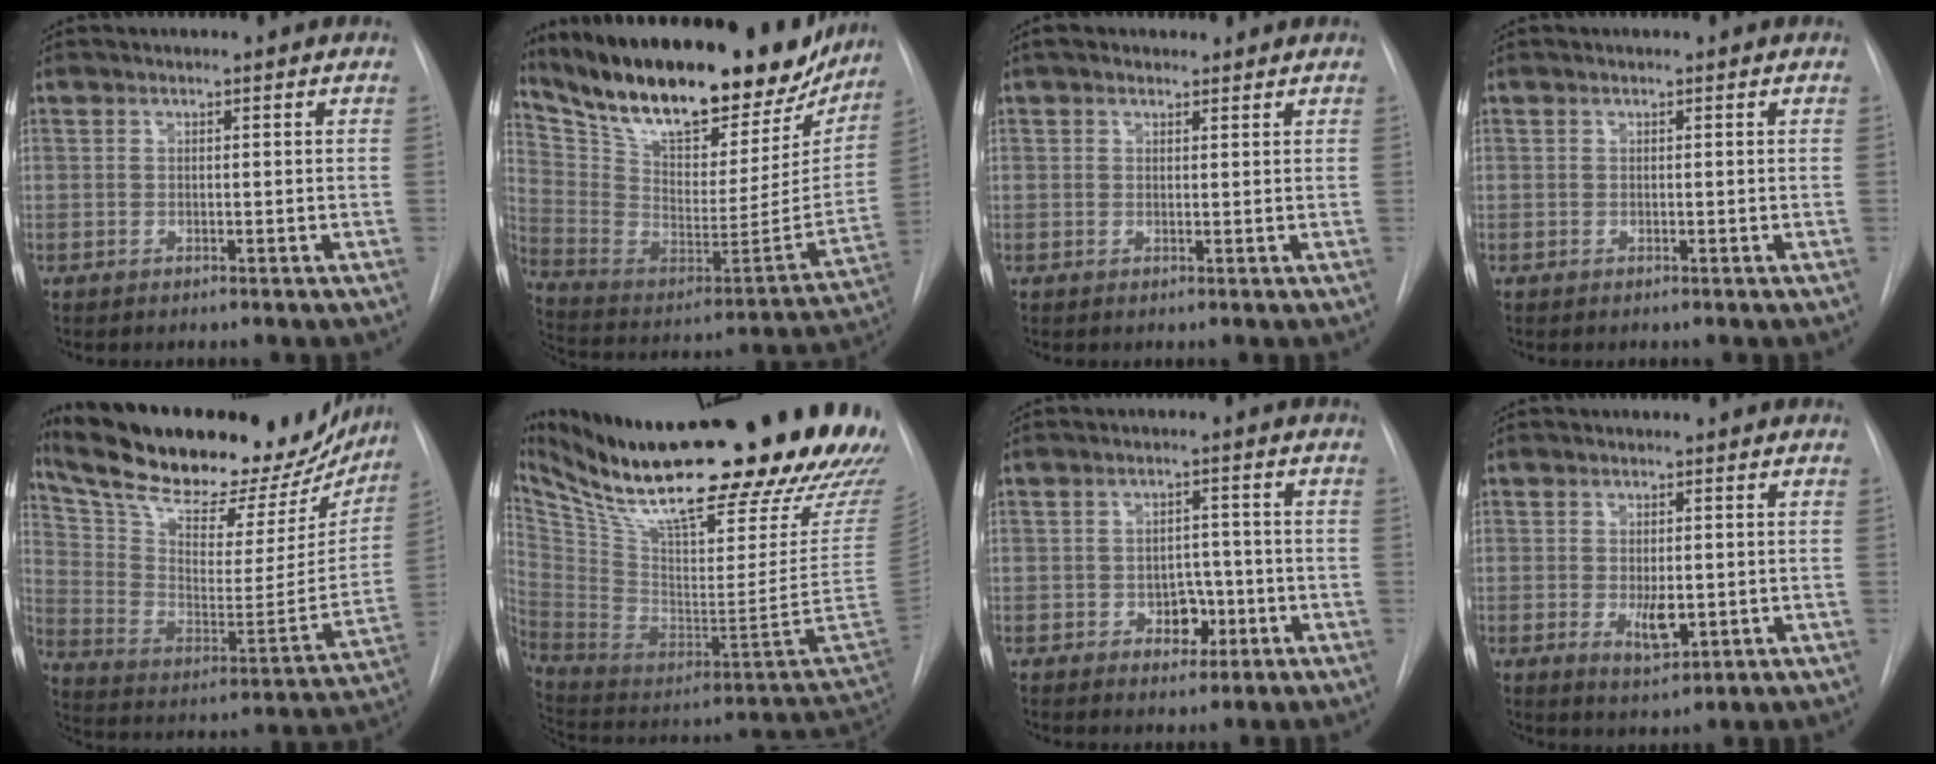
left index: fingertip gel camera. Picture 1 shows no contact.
{"total": 31.8, "force": [25.5, 10.0, 16.2], "torque": [-0.283, -0.025, 0.374]}
{"total": 3.4, "force": [2.8, 1.6, 1.2], "torque": [-0.017, 0.027, 0.043]}
{"total": 0.0}
{"total": 30.9, "force": [26.0, 9.5, 13.6], "torque": [-0.228, -0.021, 0.369]}
{"total": 39.5, "force": [28.9, 5.5, 26.4], "torque": [-0.359, -0.038, 0.423]}
{"total": 4.3, "force": [-1.6, 3.0, 2.6], "torque": [-0.027, 0.007, -0.018]}
{"total": 4.2, "force": [-0.6, 1.9, 3.7], "torque": [-0.063, -0.008, -0.001]}